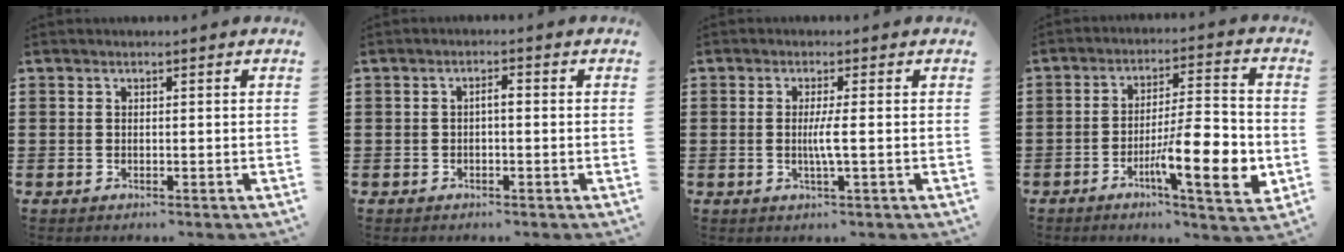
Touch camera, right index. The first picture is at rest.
{"total": 1.3, "force": [-0.4, 0.3, 1.2], "torque": [-0.024, 0.002, -0.008]}
{"total": 3.1, "force": [-0.3, -0.2, 3.1], "torque": [-0.063, -0.013, -0.010]}
{"total": 11.8, "force": [-4.2, 2.5, 10.7], "torque": [-0.168, -0.005, -0.075]}